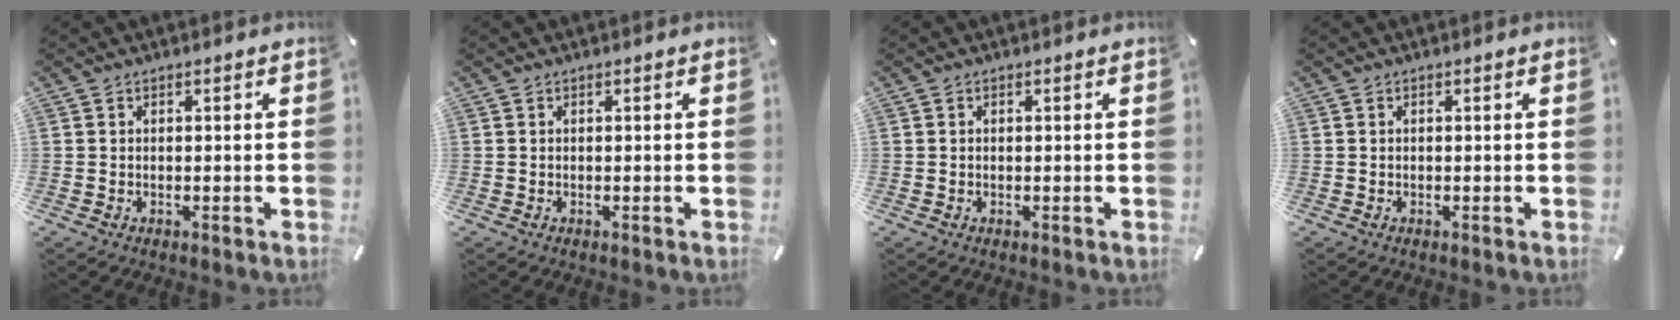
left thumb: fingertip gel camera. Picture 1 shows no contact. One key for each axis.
{"total": 0.0}
{"total": 0.0}
{"total": 0.0}